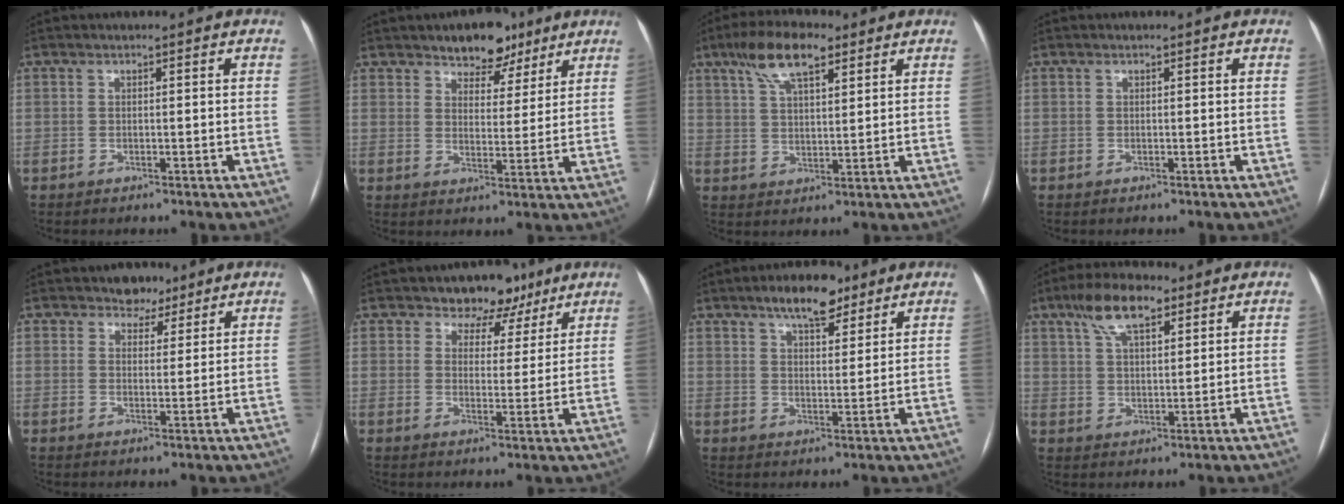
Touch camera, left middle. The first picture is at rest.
{"total": 7.6, "force": [5.7, 3.9, 3.1], "torque": [-0.033, 0.006, 0.086]}
{"total": 9.3, "force": [5.8, 3.0, 6.7], "torque": [-0.132, 0.020, 0.105]}
{"total": 0.0}
{"total": 3.9, "force": [2.9, 2.4, 0.7], "torque": [-0.003, 0.000, 0.043]}
{"total": 6.6, "force": [4.9, 4.3, 1.1], "torque": [-0.002, 0.000, 0.063]}
{"total": 7.8, "force": [5.5, 2.9, 4.7], "torque": [-0.072, 0.009, 0.088]}
{"total": 8.7, "force": [5.3, 3.0, 6.1], "torque": [-0.121, 0.019, 0.097]}